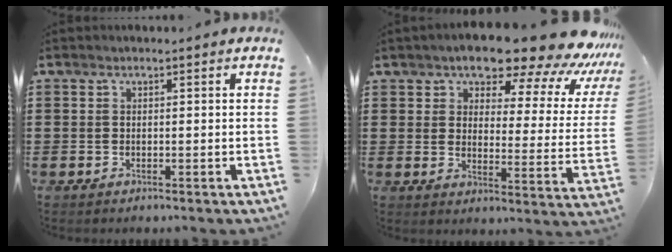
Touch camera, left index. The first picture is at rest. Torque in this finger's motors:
{"motor_torque": [2.14, 0.00, 1.05, 0.21]}